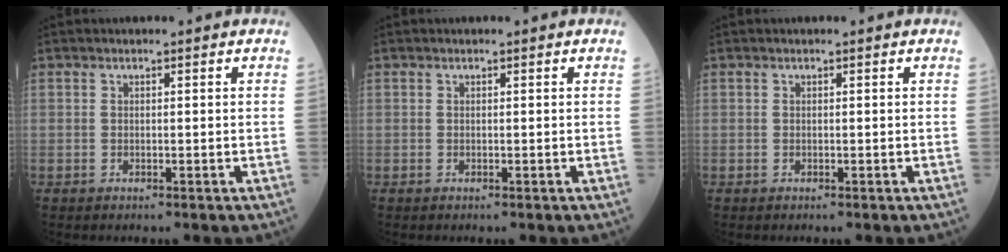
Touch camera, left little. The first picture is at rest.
{"total": 0.0}
{"total": 0.0}